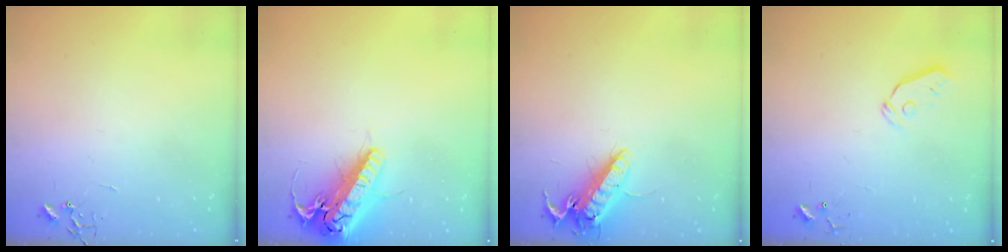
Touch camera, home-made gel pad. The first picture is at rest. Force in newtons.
{"total": 21.0, "press": 20.7, "slide": 3.7}
{"total": 15.0, "press": 14.7, "slide": 2.5}
{"total": 4.9, "press": 4.8, "slide": 0.9}